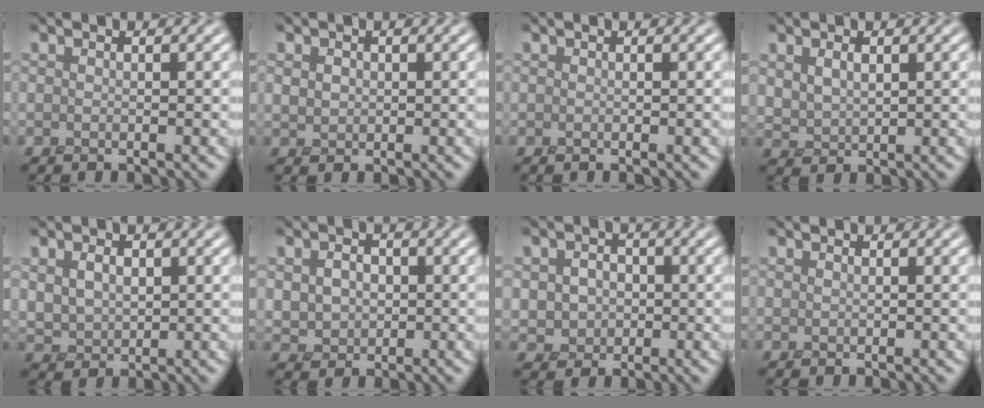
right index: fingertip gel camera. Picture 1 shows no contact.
{"total": 1.6, "force": [0.3, 1.3, 0.8], "torque": [-0.020, 0.000, 0.007]}
{"total": 0.0}
{"total": 2.8, "force": [0.5, 2.0, 1.9], "torque": [-0.047, -0.005, 0.018]}
{"total": 4.3, "force": [0.2, 3.2, 2.7], "torque": [-0.061, 0.000, 0.018]}
{"total": 5.9, "force": [0.1, 4.9, 3.3], "torque": [-0.066, 0.016, -0.013]}
{"total": 4.8, "force": [-0.5, 4.2, 2.3], "torque": [-0.034, 0.007, -0.026]}
{"total": 0.0}